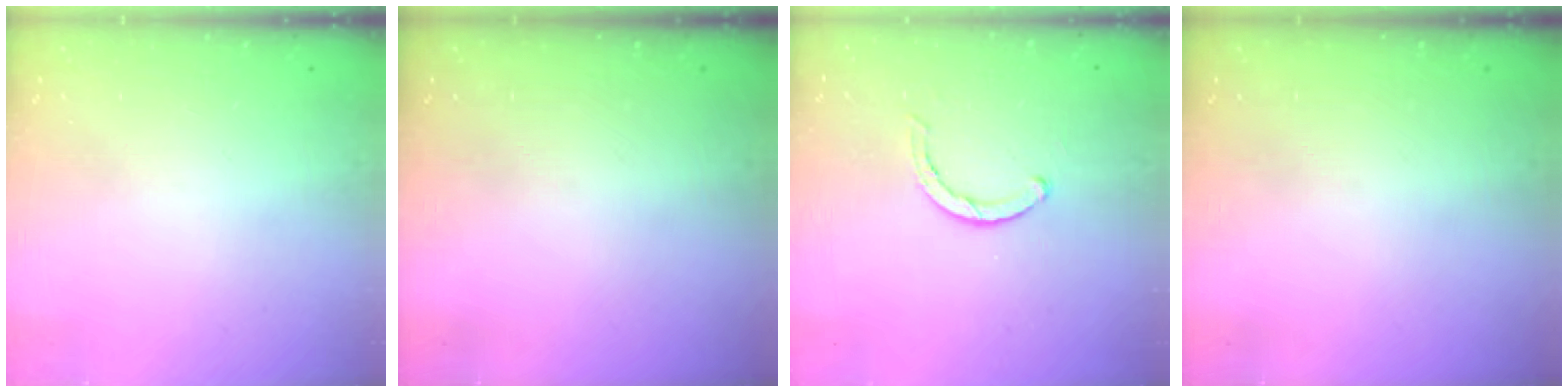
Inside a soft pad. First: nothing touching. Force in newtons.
{"total": 0.0}
{"total": 2.8, "press": 2.8, "slide": 0.2}
{"total": 0.0}